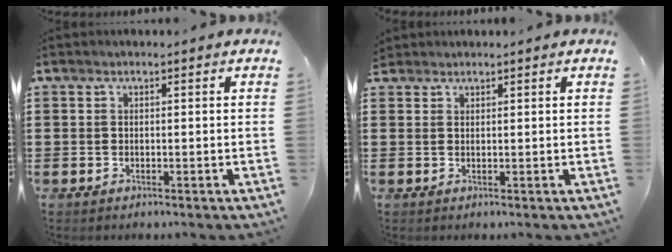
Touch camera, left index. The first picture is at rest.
{"total": 1.2, "force": [1.1, 0.5, 0.0], "torque": [-0.005, 0.002, 0.023]}